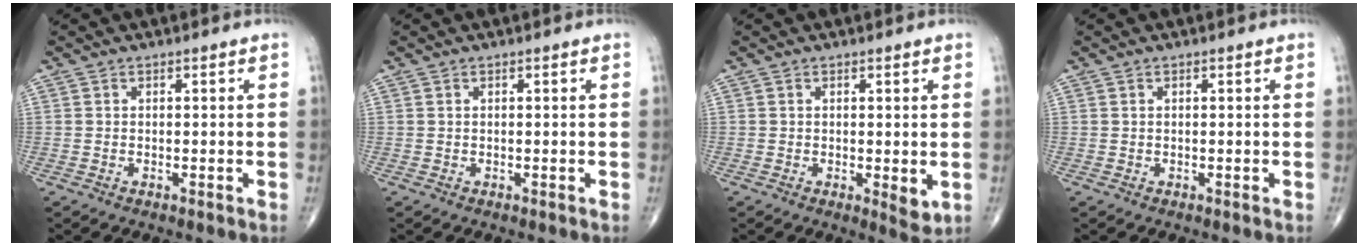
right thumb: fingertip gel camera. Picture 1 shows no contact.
{"total": 0.0}
{"total": 3.0, "force": [-0.3, 1.0, 2.8], "torque": [-0.036, -0.011, -0.005]}
{"total": 0.0}